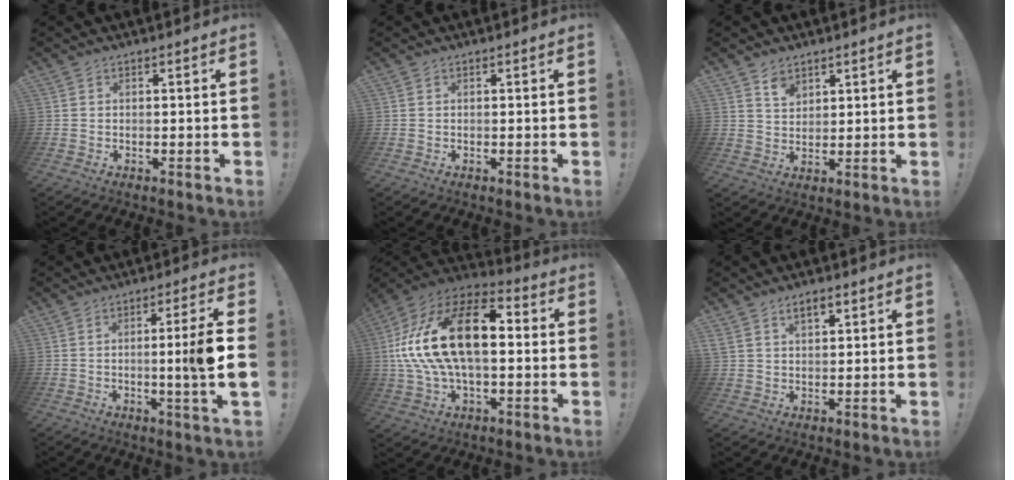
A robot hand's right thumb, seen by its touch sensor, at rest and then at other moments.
{"total": 0.0}
{"total": 4.9, "force": [3.6, 3.0, 1.5], "torque": [-0.014, -0.024, 0.064]}
{"total": 9.7, "force": [-0.5, -0.7, 9.7], "torque": [-0.156, -0.005, -0.016]}
{"total": 24.9, "force": [2.8, 13.6, 20.6], "torque": [-0.382, 0.001, 0.050]}
{"total": 4.5, "force": [2.6, 2.6, 2.7], "torque": [-0.044, -0.004, 0.046]}